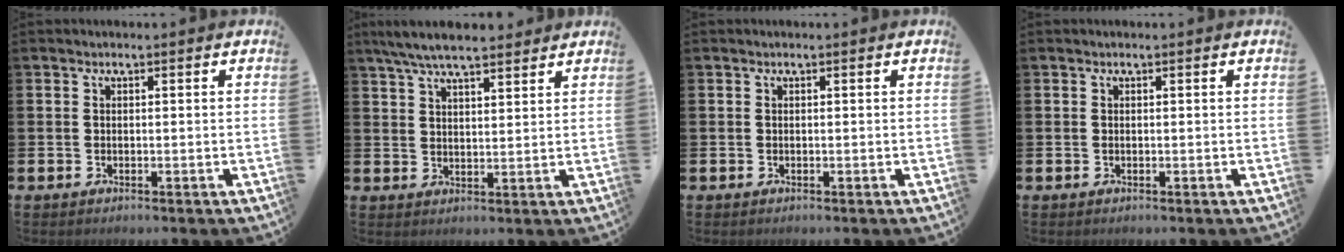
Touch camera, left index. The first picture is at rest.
{"total": 6.3, "force": [5.7, 1.1, 2.3], "torque": [-0.059, -0.016, 0.104]}
{"total": 0.0}
{"total": 0.0}